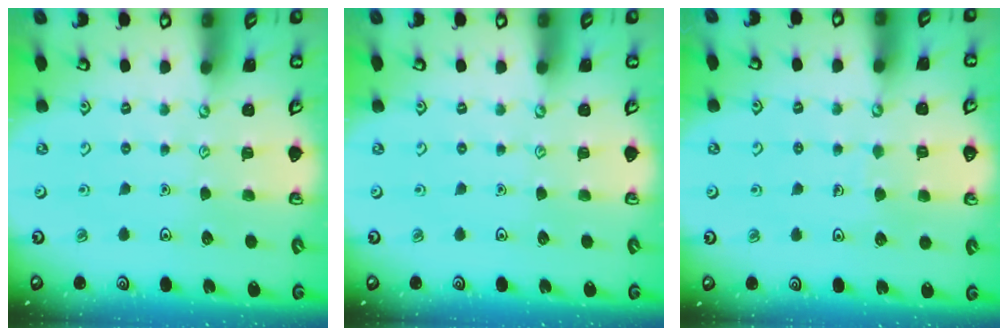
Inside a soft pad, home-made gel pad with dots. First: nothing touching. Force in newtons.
{"total": 0.0}
{"total": 4.1, "press": 4.1, "slide": 0.2}